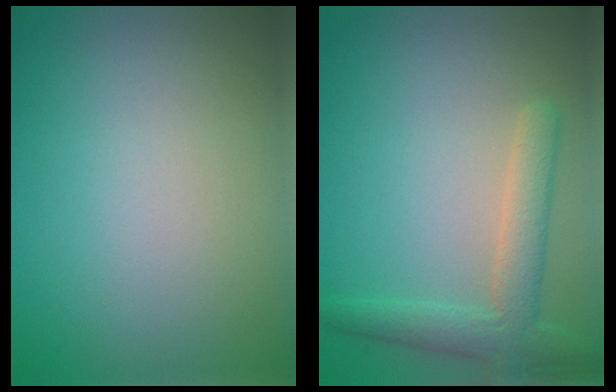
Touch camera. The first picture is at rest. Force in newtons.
{"total": 3.7, "press": 3.6, "slide": 0.4}